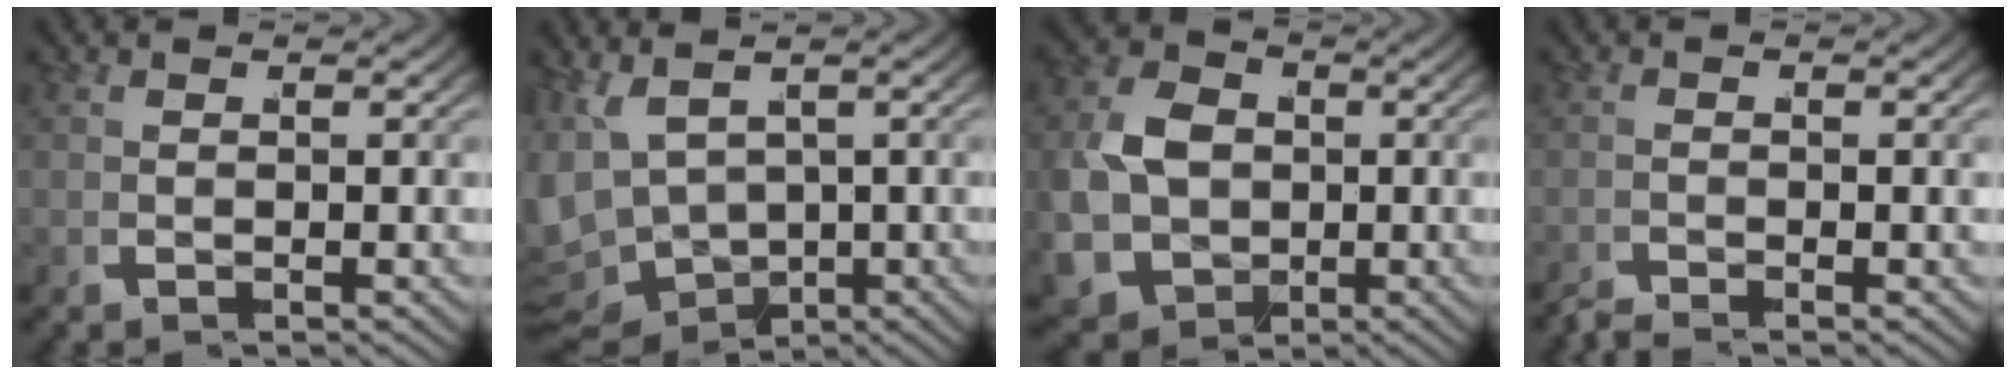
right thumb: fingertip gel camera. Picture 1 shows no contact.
{"total": 8.4, "force": [-1.0, 7.0, 4.7], "torque": [-0.121, -0.032, -0.006]}
{"total": 11.1, "force": [-1.9, 9.4, 5.5], "torque": [-0.153, -0.057, -0.014]}
{"total": 1.2, "force": [-1.2, -0.2, 0.1], "torque": [0.012, -0.001, -0.031]}